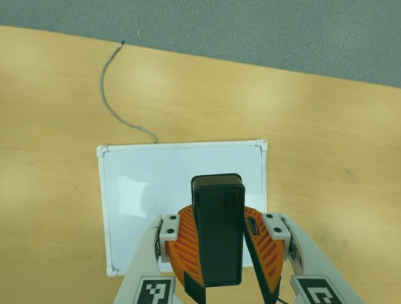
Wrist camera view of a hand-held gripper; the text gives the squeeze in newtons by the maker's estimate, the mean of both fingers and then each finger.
{"total": 8.6, "left": 9.3, "right": 7.9}